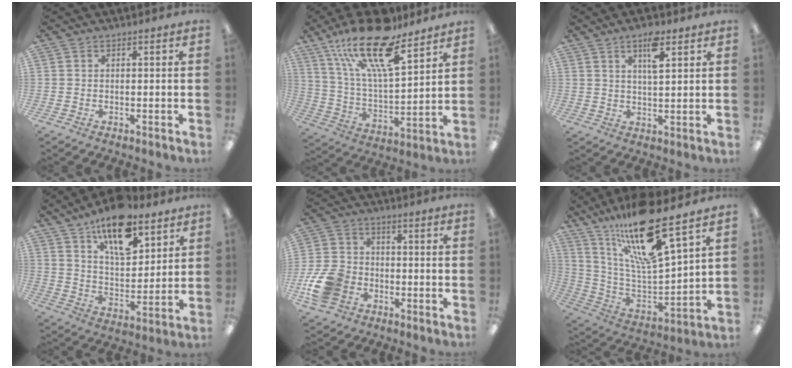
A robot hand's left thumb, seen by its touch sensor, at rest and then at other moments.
{"total": 21.9, "force": [14.8, 7.2, 14.4], "torque": [-0.250, -0.085, 0.254]}
{"total": 6.7, "force": [3.9, 2.2, 5.0], "torque": [-0.077, -0.010, 0.060]}
{"total": 16.4, "force": [11.2, 7.3, 9.6], "torque": [-0.146, -0.055, 0.190]}
{"total": 11.5, "force": [-4.7, 8.5, 6.0], "torque": [-0.123, 0.031, -0.084]}
{"total": 20.6, "force": [15.4, 3.5, 13.2], "torque": [-0.237, -0.097, 0.252]}